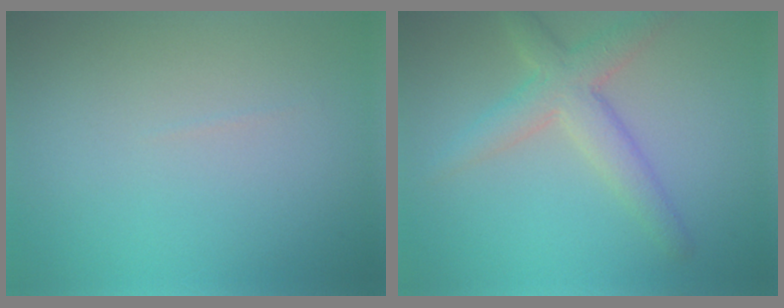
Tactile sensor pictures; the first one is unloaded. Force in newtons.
{"total": 3.9, "press": 3.9, "slide": 0.3}